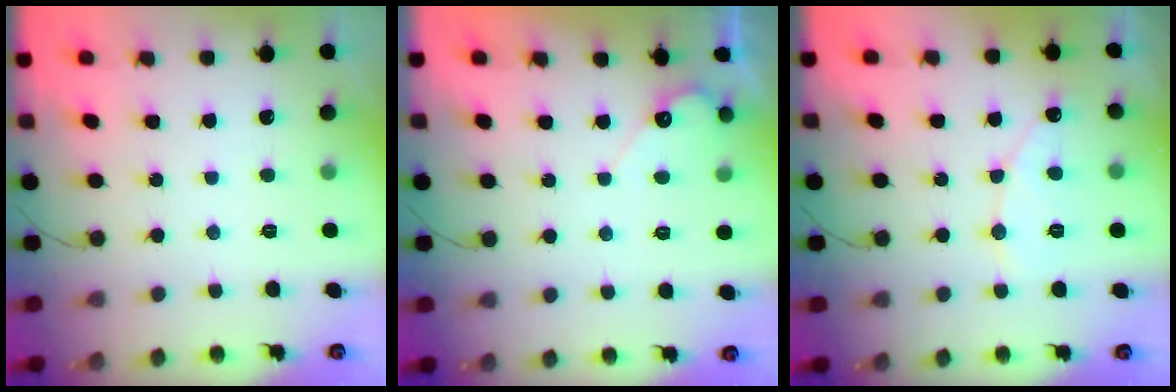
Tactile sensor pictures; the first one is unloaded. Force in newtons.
{"total": 4.2, "press": 4.2, "slide": 0.2}
{"total": 7.1, "press": 7.0, "slide": 0.4}